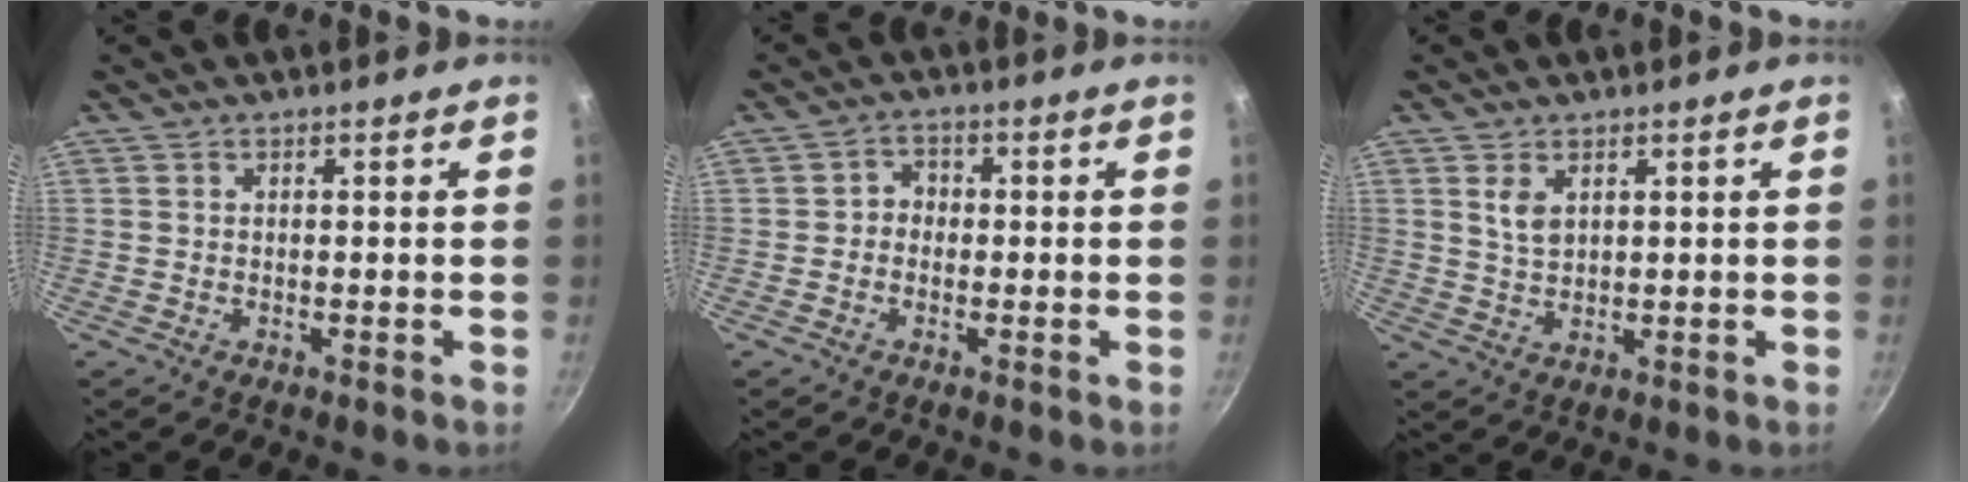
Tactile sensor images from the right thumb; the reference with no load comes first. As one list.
[{"total": 2.8, "force": [-0.5, 2.5, 1.2], "torque": [-0.002, 0.012, -0.015]}, {"total": 3.8, "force": [1.6, 2.2, 2.6], "torque": [-0.045, -0.010, 0.035]}]